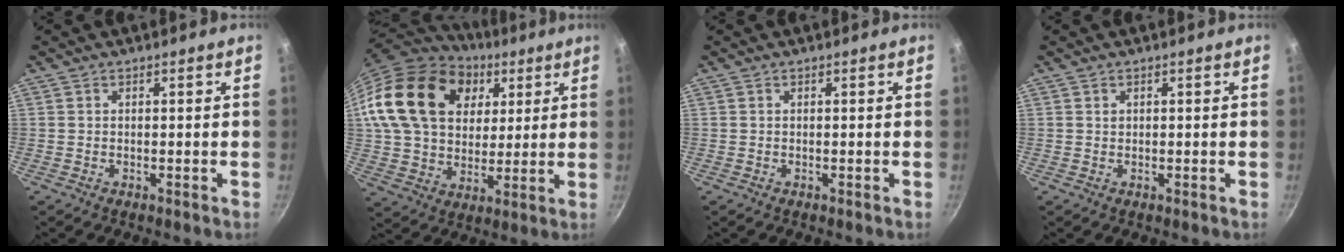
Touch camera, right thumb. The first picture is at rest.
{"total": 24.0, "force": [8.1, 17.7, 14.1], "torque": [-0.228, 0.001, 0.140]}
{"total": 0.0}
{"total": 0.5, "force": [0.2, 0.5, 0.2], "torque": [-0.003, 0.000, 0.003]}